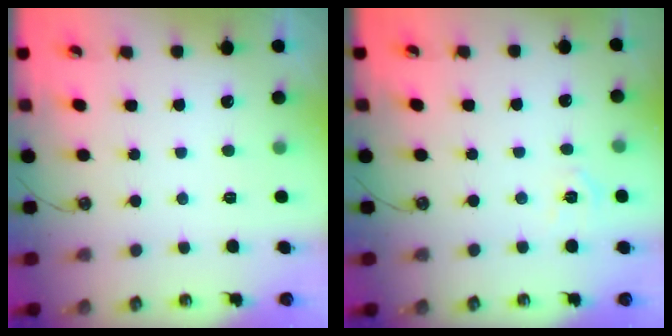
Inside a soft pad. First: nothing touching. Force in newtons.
{"total": 4.6, "press": 4.5, "slide": 0.6}